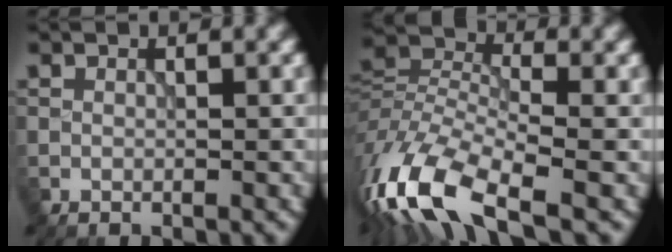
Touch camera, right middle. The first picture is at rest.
{"total": 13.3, "force": [-6.1, 5.8, 10.3], "torque": [-0.226, -0.009, -0.126]}